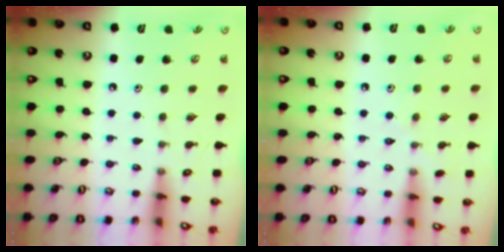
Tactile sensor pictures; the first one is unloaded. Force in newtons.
{"total": 6.0, "press": 6.0, "slide": 0.8}